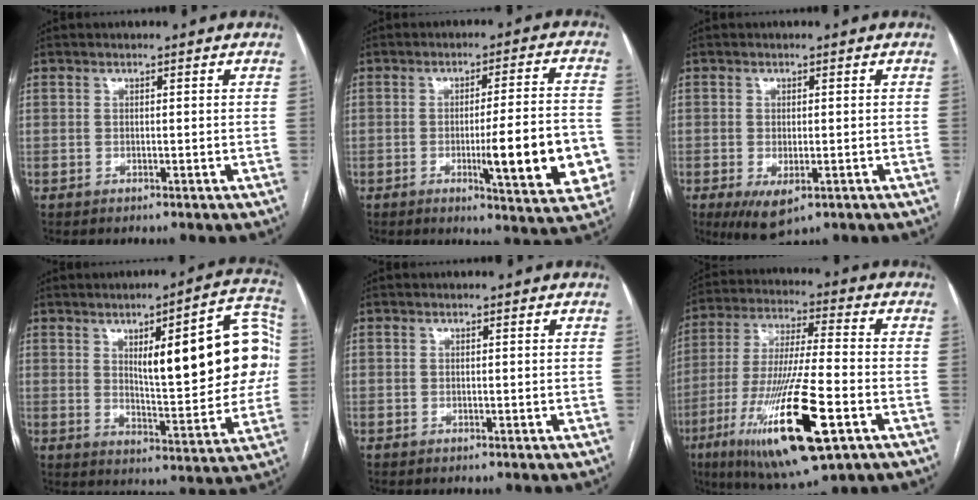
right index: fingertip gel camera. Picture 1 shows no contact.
{"total": 14.0, "force": [-3.5, 1.8, 13.4], "torque": [-0.158, 0.001, -0.040]}
{"total": 5.8, "force": [-2.6, 2.4, 4.6], "torque": [-0.079, -0.015, -0.032]}
{"total": 18.5, "force": [3.5, 4.5, 17.6], "torque": [-0.226, 0.026, 0.051]}
{"total": 0.0}
{"total": 20.3, "force": [-8.2, 2.5, 18.4], "torque": [-0.366, -0.041, -0.142]}